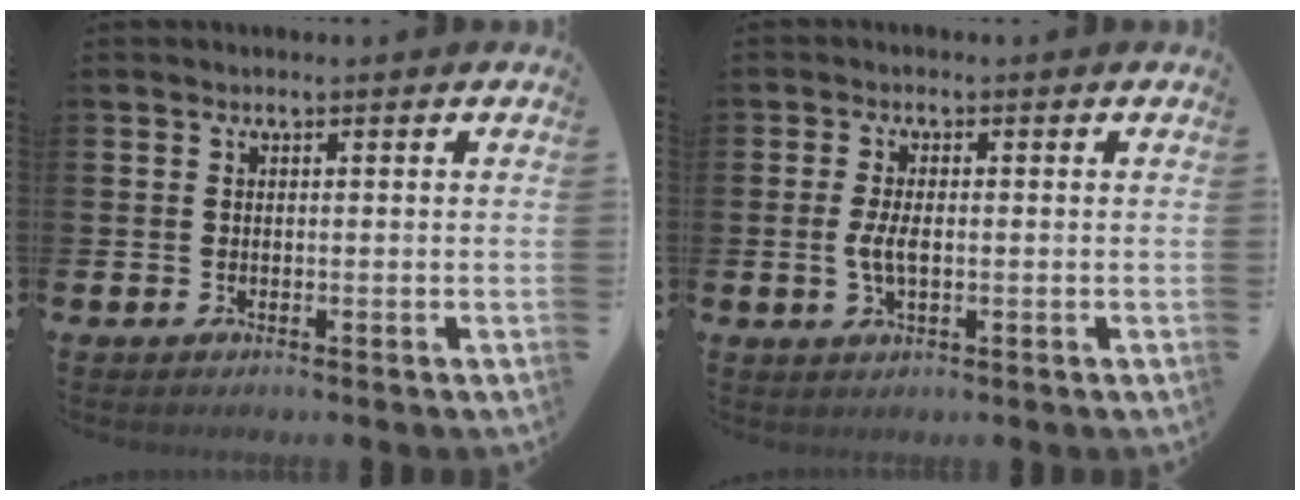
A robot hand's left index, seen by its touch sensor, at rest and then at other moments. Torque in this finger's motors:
{"motor_torque": [0.84, 0.09, 0.15, 0.14]}